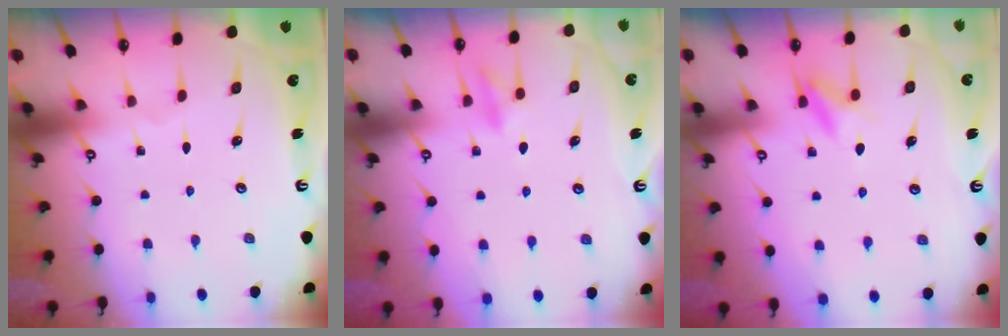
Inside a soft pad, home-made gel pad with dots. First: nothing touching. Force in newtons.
{"total": 9.0, "press": 8.9, "slide": 1.2}
{"total": 5.8, "press": 5.7, "slide": 0.7}